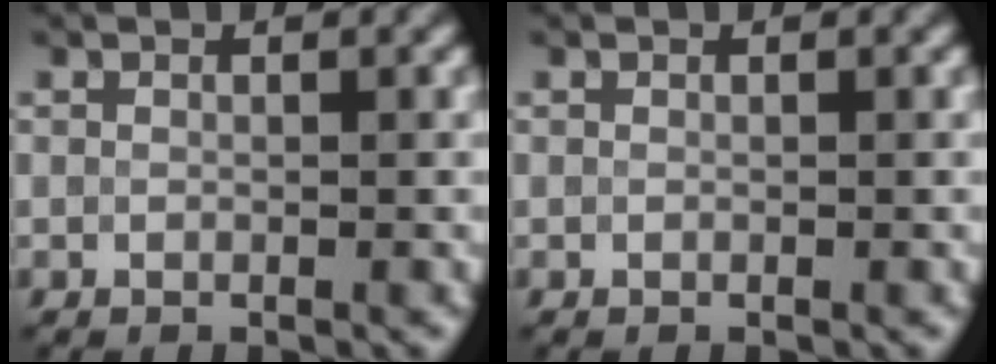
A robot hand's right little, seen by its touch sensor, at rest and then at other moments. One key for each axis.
{"total": 0.0}